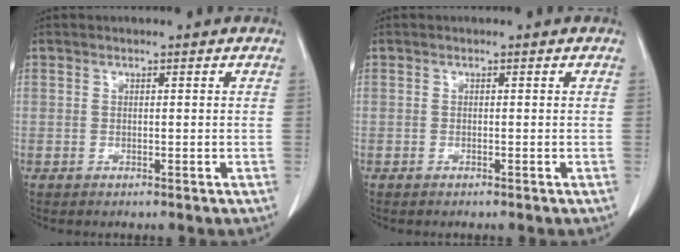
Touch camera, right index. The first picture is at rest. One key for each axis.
{"total": 0.0}